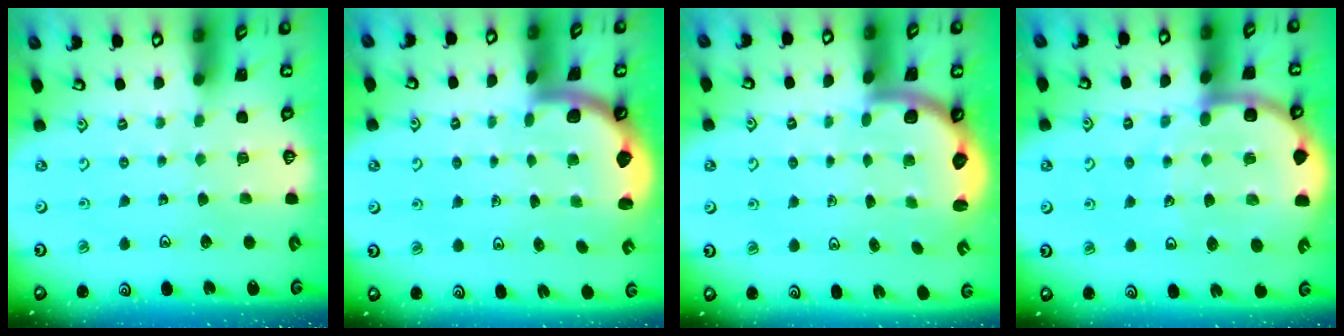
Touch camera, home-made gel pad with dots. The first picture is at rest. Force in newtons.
{"total": 1.9, "press": 1.9, "slide": 0.3}
{"total": 2.7, "press": 2.4, "slide": 1.2}
{"total": 11.4, "press": 10.9, "slide": 3.2}